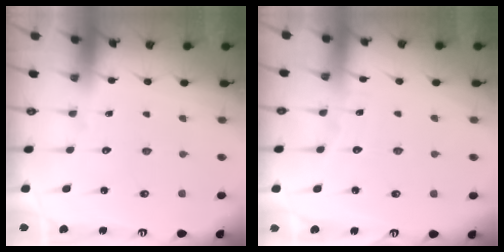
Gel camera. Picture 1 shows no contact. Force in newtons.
{"total": 2.9, "press": 2.9, "slide": 0.4}